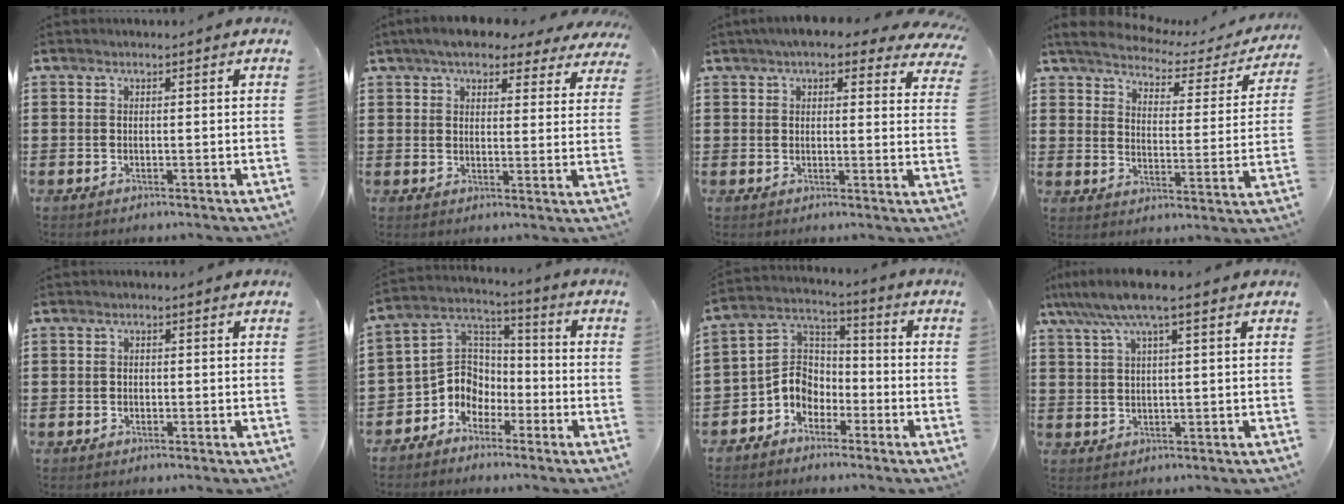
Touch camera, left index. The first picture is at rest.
{"total": 5.8, "force": [5.1, 1.7, 2.3], "torque": [-0.058, -0.007, 0.092]}
{"total": 5.1, "force": [4.2, 1.3, 2.6], "torque": [-0.057, -0.007, 0.074]}
{"total": 3.6, "force": [3.3, 0.7, 1.0], "torque": [-0.043, -0.024, 0.050]}
{"total": 0.5, "force": [-0.2, 0.4, 0.2], "torque": [-0.006, 0.001, -0.004]}
{"total": 7.0, "force": [-3.2, 5.8, 2.0], "torque": [-0.077, -0.003, -0.071]}
{"total": 6.4, "force": [-3.5, 5.0, 2.0], "torque": [-0.067, 0.004, -0.077]}
{"total": 5.9, "force": [3.4, 0.5, 4.8], "torque": [-0.102, 0.002, 0.058]}